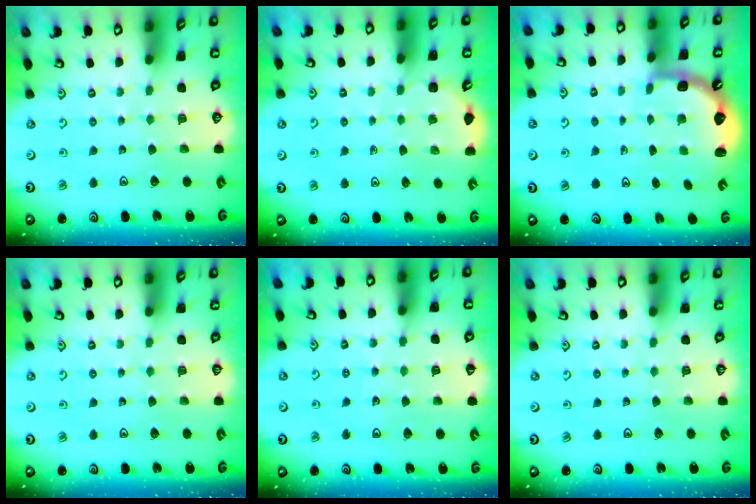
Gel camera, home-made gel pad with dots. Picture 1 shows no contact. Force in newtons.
{"total": 2.2, "press": 2.0, "slide": 1.1}
{"total": 2.5, "press": 2.1, "slide": 1.3}
{"total": 0.0}
{"total": 3.1, "press": 2.8, "slide": 1.4}
{"total": 0.0}